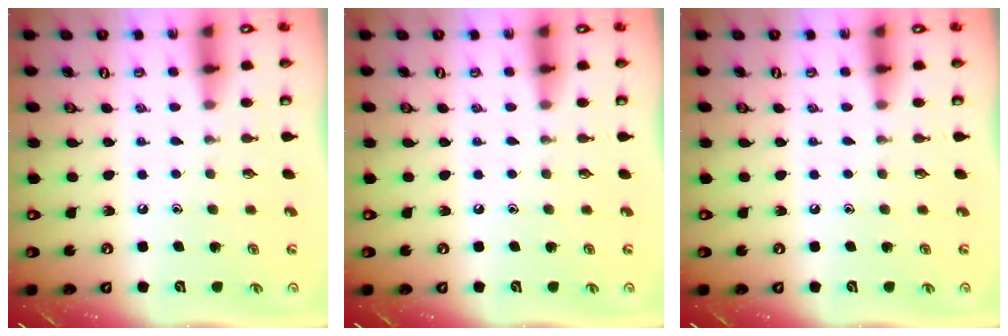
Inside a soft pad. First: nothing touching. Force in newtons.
{"total": 0.0}
{"total": 0.0}